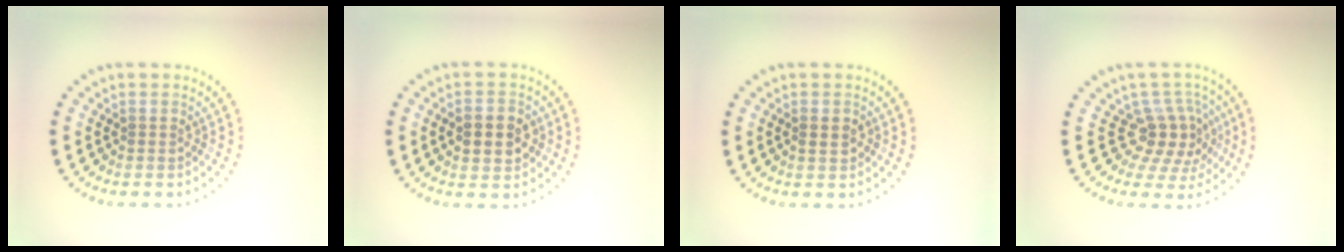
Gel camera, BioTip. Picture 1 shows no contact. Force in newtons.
{"total": 2.9, "press": 2.9, "slide": 0.1}
{"total": 0.9, "press": 0.9, "slide": 0.1}
{"total": 3.9, "press": 2.7, "slide": 2.7}